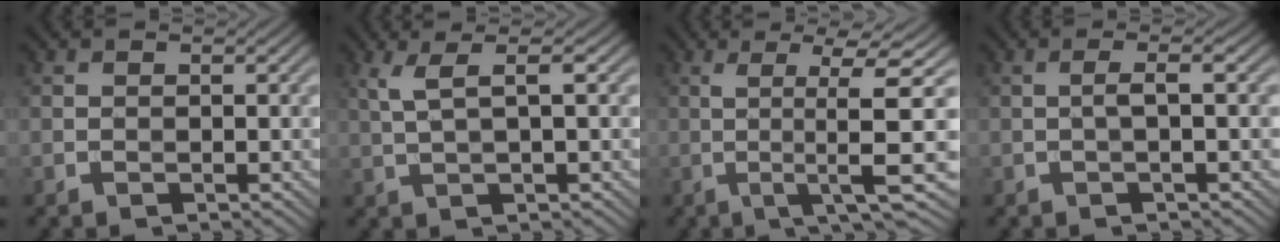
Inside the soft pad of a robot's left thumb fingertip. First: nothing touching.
{"total": 3.6, "force": [1.3, 0.6, 3.3], "torque": [-0.065, 0.009, 0.027]}
{"total": 8.7, "force": [-0.7, 0.3, 8.6], "torque": [-0.147, 0.017, -0.005]}
{"total": 2.1, "force": [-0.1, 0.2, 2.1], "torque": [-0.037, 0.008, -0.008]}